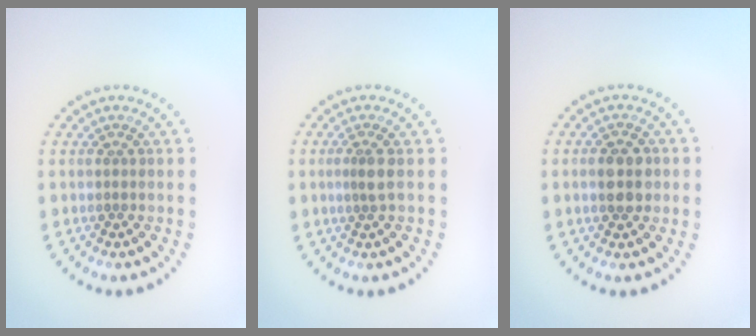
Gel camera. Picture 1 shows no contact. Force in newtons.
{"total": 1.1, "press": 0.7, "slide": 0.9}
{"total": 3.2, "press": 3.2, "slide": 0.1}